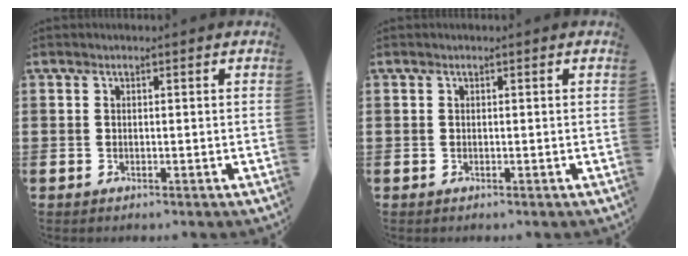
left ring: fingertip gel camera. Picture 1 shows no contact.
{"total": 0.0}